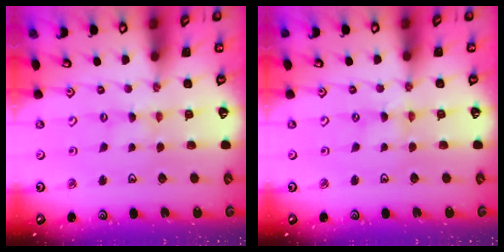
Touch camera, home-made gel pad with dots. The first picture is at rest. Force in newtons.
{"total": 0.0}